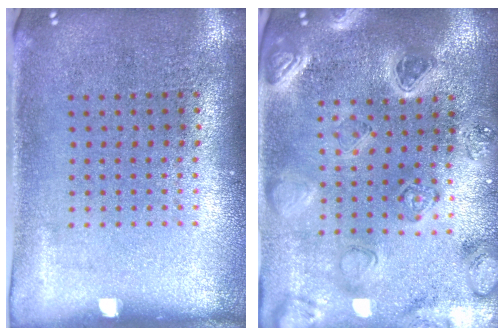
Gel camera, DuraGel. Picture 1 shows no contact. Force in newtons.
{"total": 2.3, "press": 2.3, "slide": 0.2}